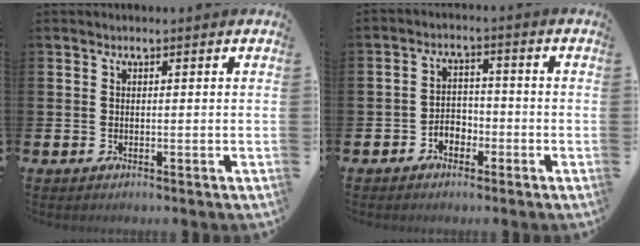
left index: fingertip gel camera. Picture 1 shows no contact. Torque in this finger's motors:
{"motor_torque": [-0.17, 0.24, 0.10, 0.00]}